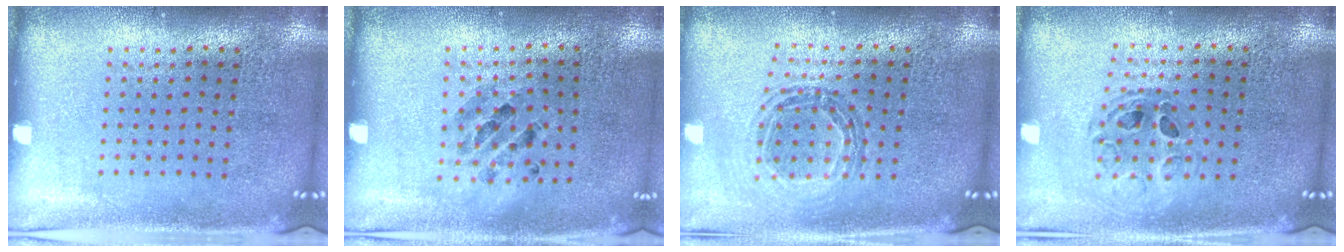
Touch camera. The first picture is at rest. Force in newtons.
{"total": 0.8, "press": 0.8, "slide": 0.1}
{"total": 0.8, "press": 0.8, "slide": 0.1}
{"total": 0.8, "press": 0.7, "slide": 0.2}